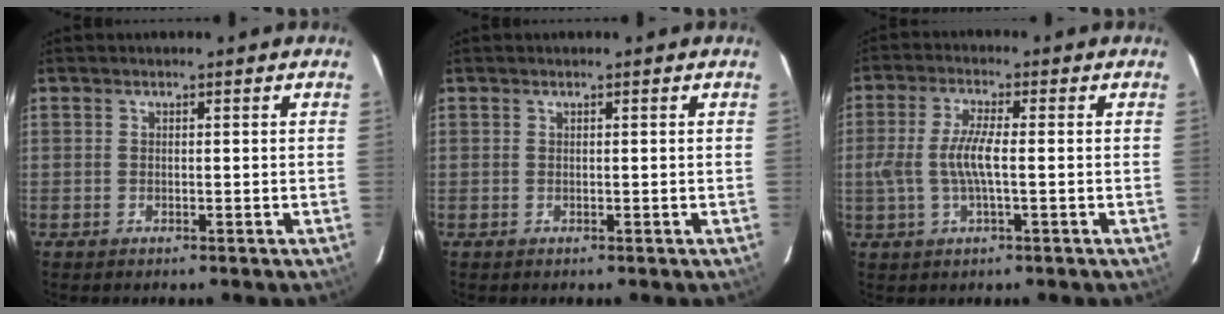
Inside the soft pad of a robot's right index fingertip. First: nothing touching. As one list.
[{"total": 0.0}, {"total": 6.9, "force": [-0.7, 1.3, 6.8], "torque": [-0.139, 0.000, -0.012]}]